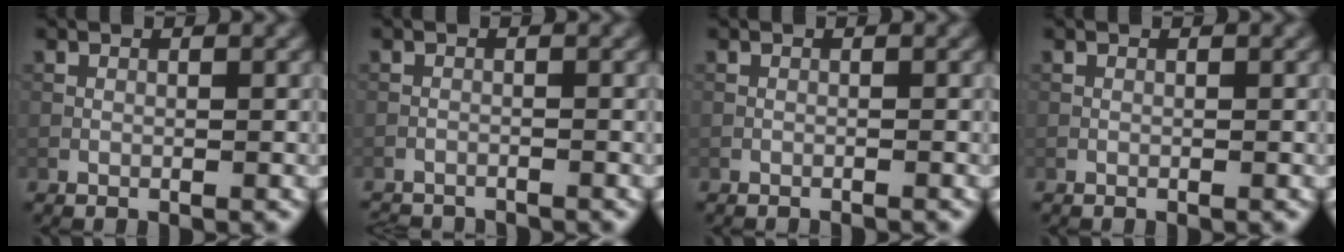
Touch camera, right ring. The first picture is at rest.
{"total": 3.6, "force": [-3.5, 0.3, 0.5], "torque": [-0.016, -0.013, -0.057]}
{"total": 1.2, "force": [-1.2, 0.1, 0.3], "torque": [0.001, 0.003, -0.017]}
{"total": 0.0}